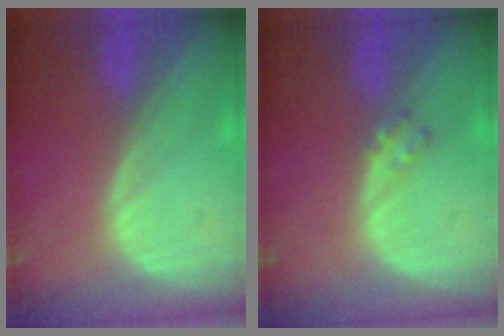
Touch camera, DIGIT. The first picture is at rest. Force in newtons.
{"total": 1.7, "press": 1.7, "slide": 0.3}